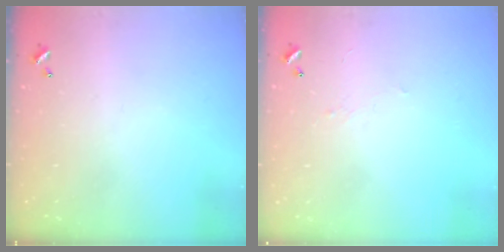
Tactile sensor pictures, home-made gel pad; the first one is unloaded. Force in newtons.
{"total": 2.2, "press": 2.0, "slide": 0.8}